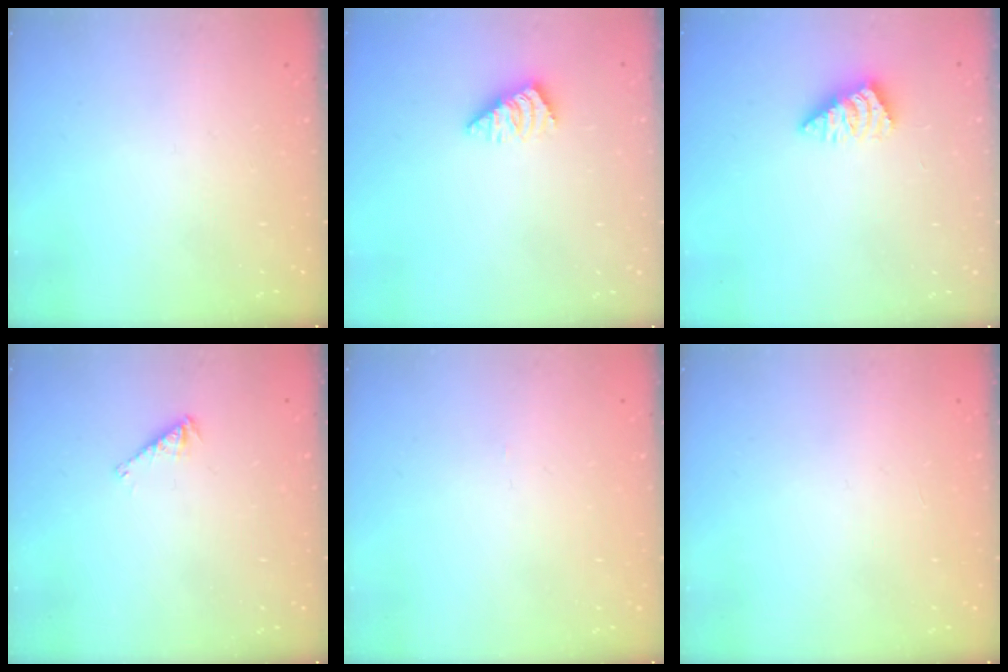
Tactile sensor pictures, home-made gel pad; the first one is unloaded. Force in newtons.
{"total": 1.5, "press": 1.5, "slide": 0.3}
{"total": 2.8, "press": 2.7, "slide": 0.5}
{"total": 2.9, "press": 2.8, "slide": 0.5}
{"total": 0.0}
{"total": 0.0}